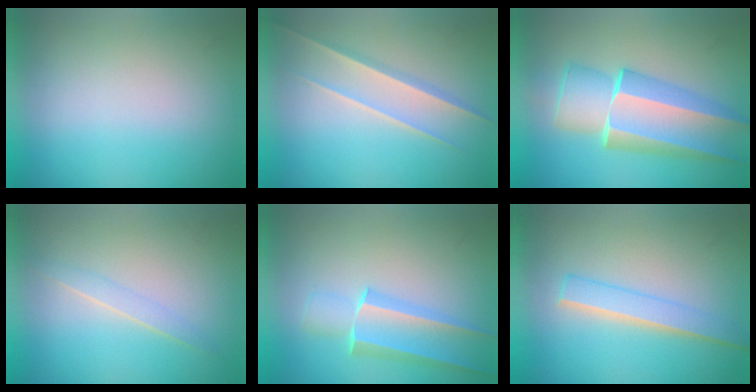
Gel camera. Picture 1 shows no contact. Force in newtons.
{"total": 1.5}
{"total": 6.2}
{"total": 1.1}
{"total": 2.6}
{"total": 2.2}